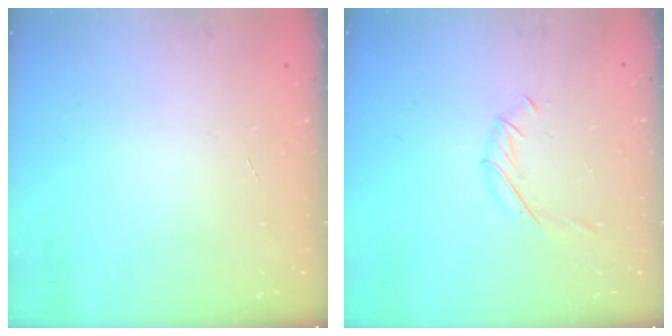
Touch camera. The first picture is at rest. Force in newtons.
{"total": 3.6, "press": 3.5, "slide": 0.9}